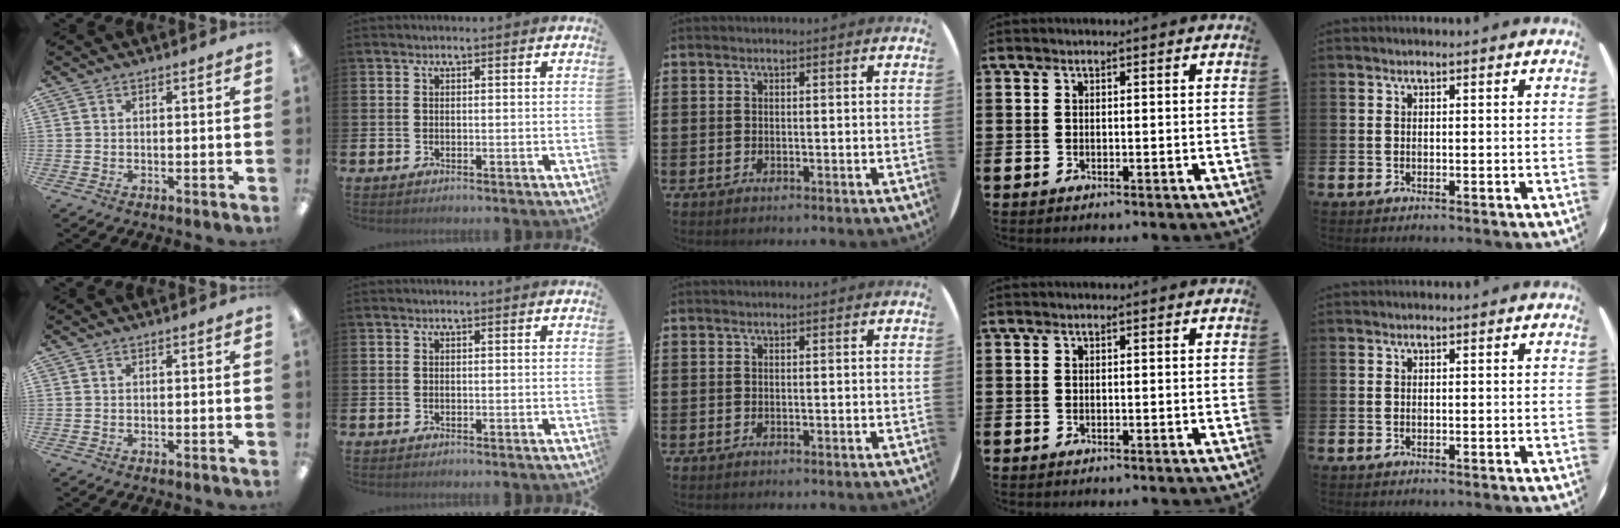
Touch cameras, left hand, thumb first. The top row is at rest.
{}